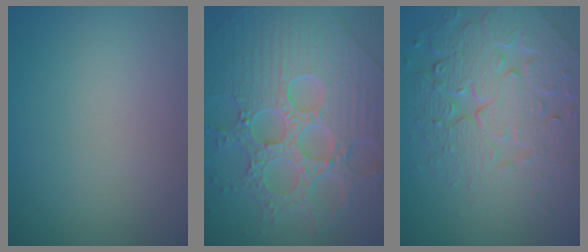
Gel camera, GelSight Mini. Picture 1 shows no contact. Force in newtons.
{"total": 9.8, "press": 7.2, "slide": 6.7}
{"total": 7.2, "press": 5.7, "slide": 4.4}